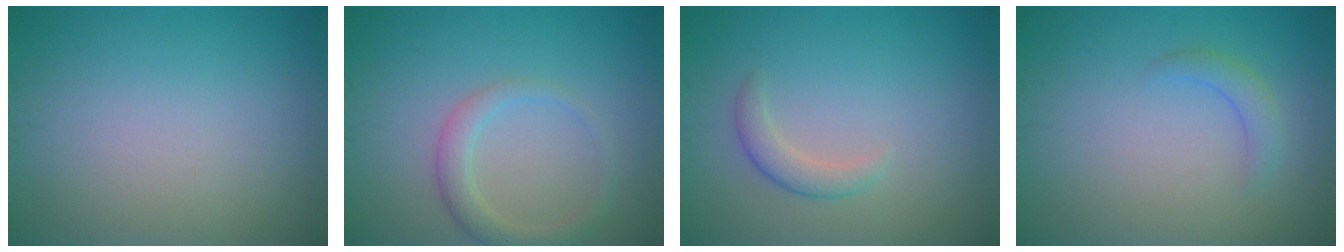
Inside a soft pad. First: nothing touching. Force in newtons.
{"total": 2.5, "press": 2.5, "slide": 0.2}
{"total": 1.8, "press": 1.8, "slide": 0.1}
{"total": 1.6, "press": 1.6, "slide": 0.1}